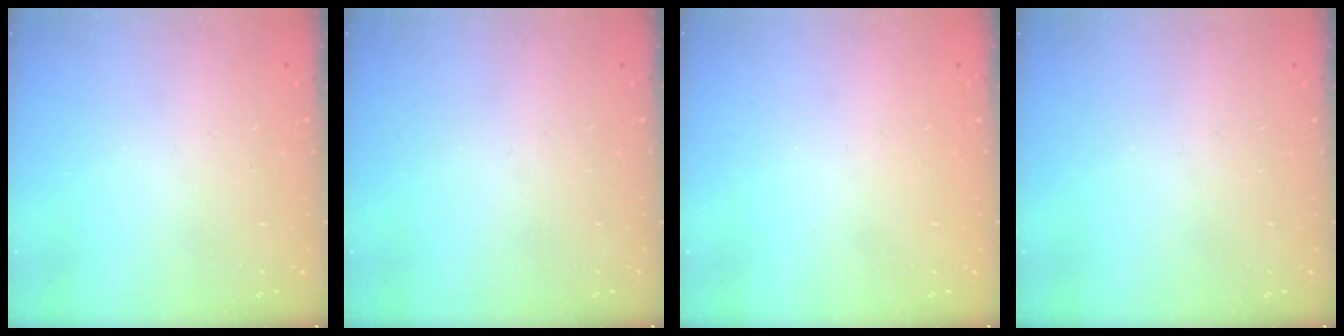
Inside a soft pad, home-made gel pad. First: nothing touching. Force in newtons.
{"total": 0.0}
{"total": 0.0}
{"total": 0.0}